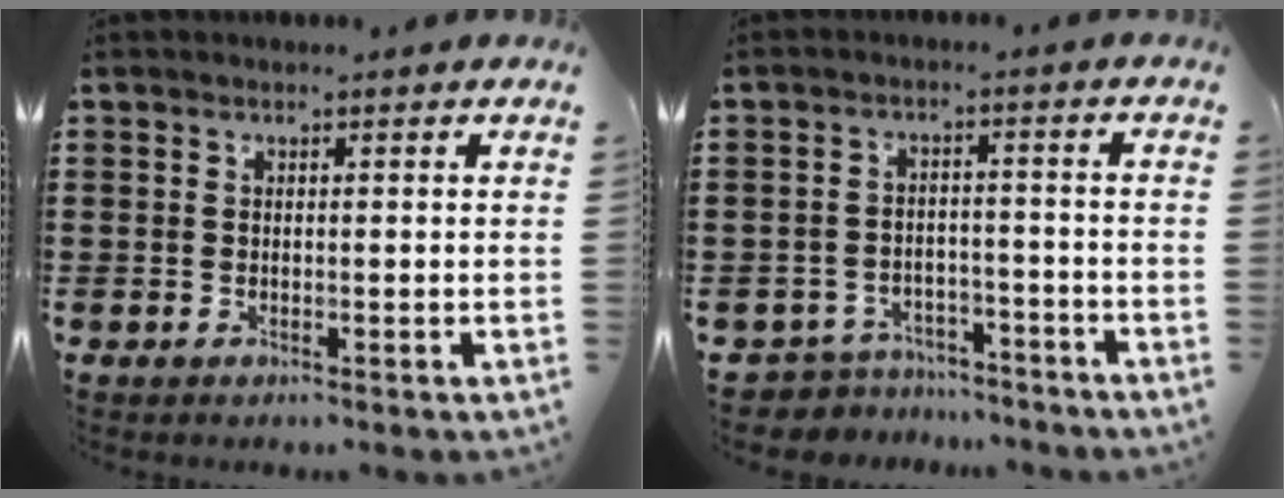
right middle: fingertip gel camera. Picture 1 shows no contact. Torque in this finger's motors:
{"motor_torque": [-0.14, 0.12, -0.07, -0.03]}